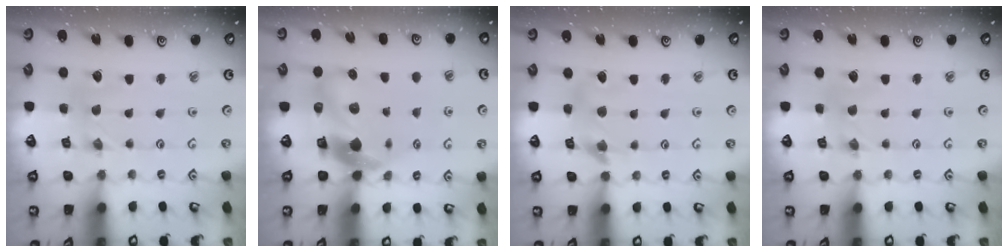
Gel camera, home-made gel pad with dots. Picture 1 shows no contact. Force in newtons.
{"total": 11.2, "press": 11.1, "slide": 1.7}
{"total": 9.9, "press": 9.8, "slide": 1.1}
{"total": 1.1, "press": 1.1, "slide": 0.1}